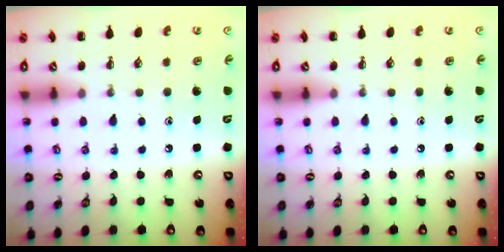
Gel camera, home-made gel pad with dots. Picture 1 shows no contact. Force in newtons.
{"total": 0.0}